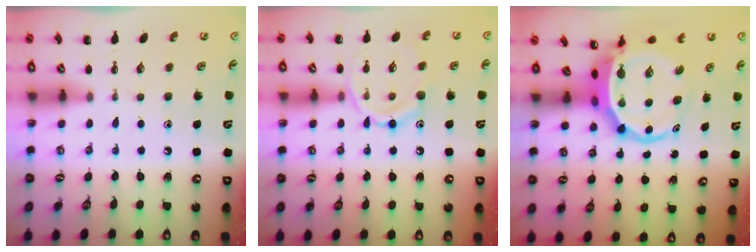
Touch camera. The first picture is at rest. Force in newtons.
{"total": 12.0, "press": 12.0, "slide": 0.8}
{"total": 6.9, "press": 6.6, "slide": 2.0}